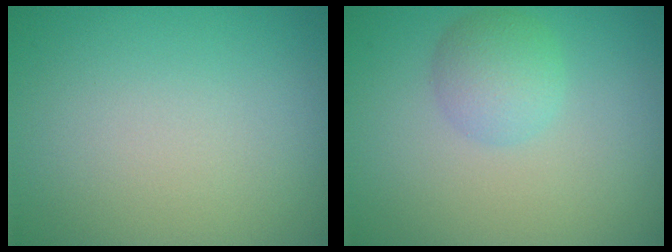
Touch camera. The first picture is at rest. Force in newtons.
{"total": 2.7, "press": 2.7, "slide": 0.1}